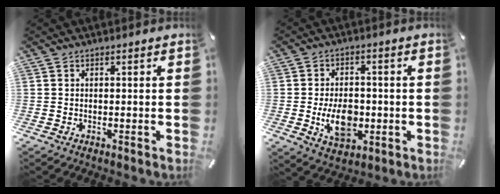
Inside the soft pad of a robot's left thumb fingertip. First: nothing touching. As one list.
[{"total": 9.6, "force": [-1.8, 6.4, 6.9], "torque": [-0.125, -0.005, -0.031]}]